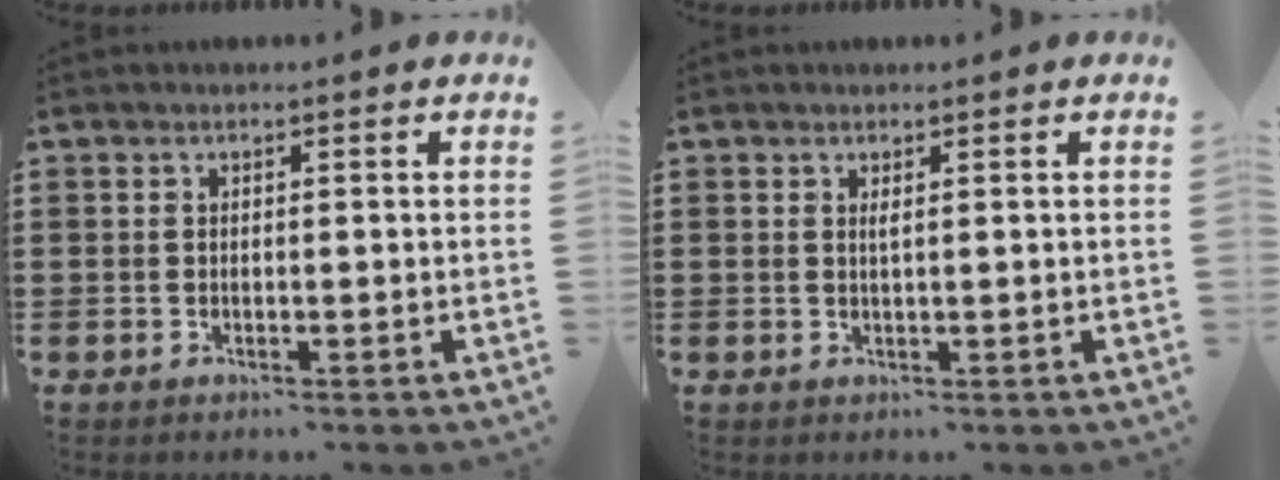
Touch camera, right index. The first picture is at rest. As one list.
[{"total": 0.6, "force": [0.3, 0.0, 0.5], "torque": [-0.011, -0.001, 0.007]}]